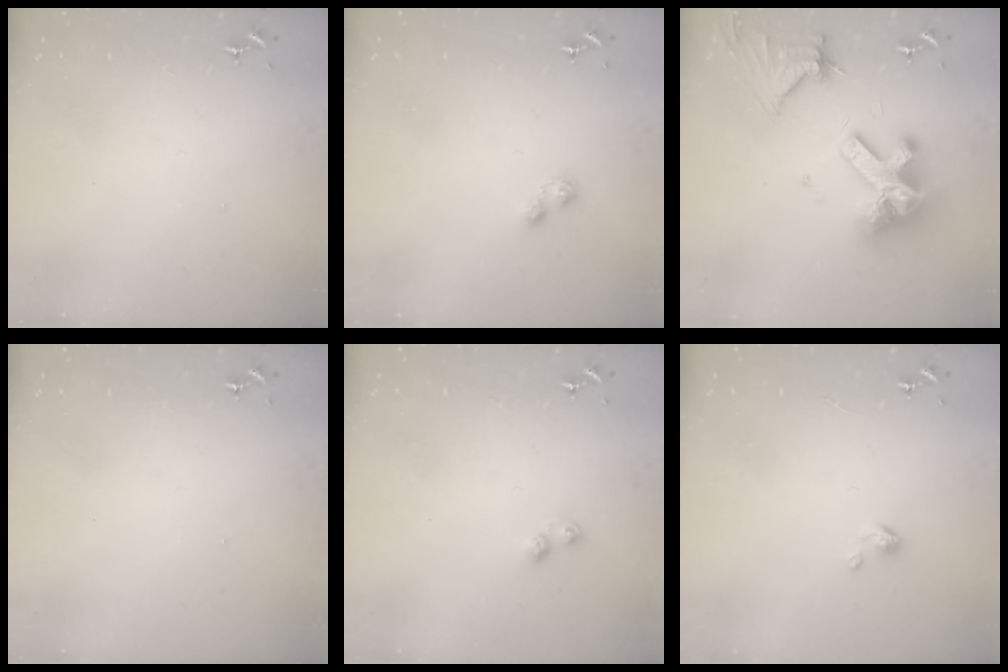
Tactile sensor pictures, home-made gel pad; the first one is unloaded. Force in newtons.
{"total": 3.5, "press": 3.4, "slide": 0.4}
{"total": 18.0, "press": 17.9, "slide": 2.0}
{"total": 0.0}
{"total": 4.3, "press": 4.3, "slide": 0.5}
{"total": 2.7, "press": 2.7, "slide": 0.2}